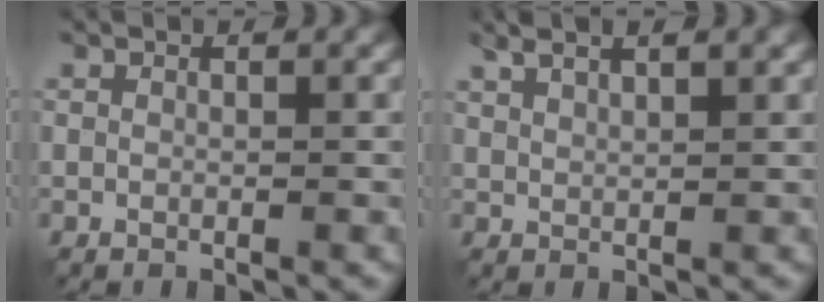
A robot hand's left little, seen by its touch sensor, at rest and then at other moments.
{"total": 4.4, "force": [2.9, 1.4, 3.1], "torque": [-0.045, 0.016, 0.033]}